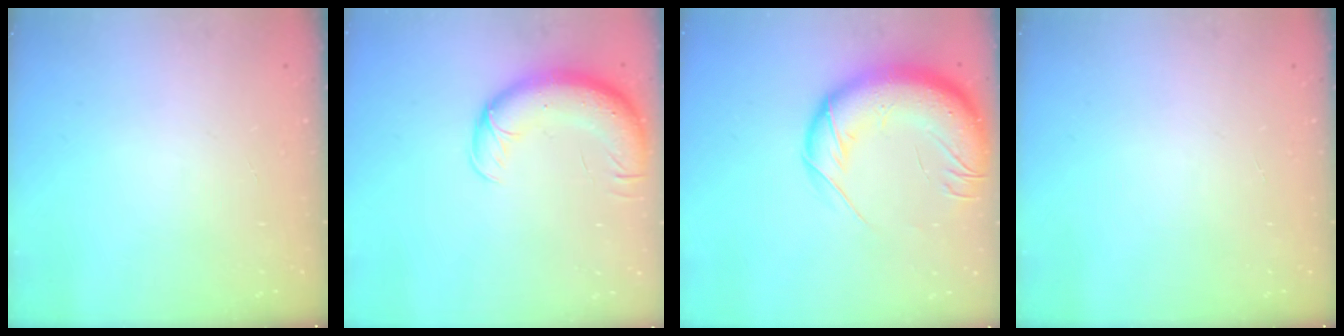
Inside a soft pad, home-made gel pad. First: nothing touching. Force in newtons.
{"total": 13.7, "press": 13.3, "slide": 3.1}
{"total": 20.9, "press": 20.3, "slide": 4.9}
{"total": 0.0}